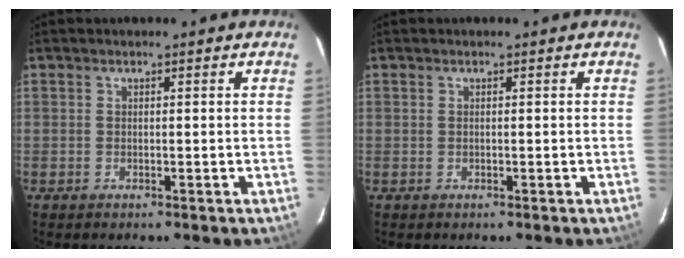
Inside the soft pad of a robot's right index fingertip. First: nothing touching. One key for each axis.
{"total": 0.0}